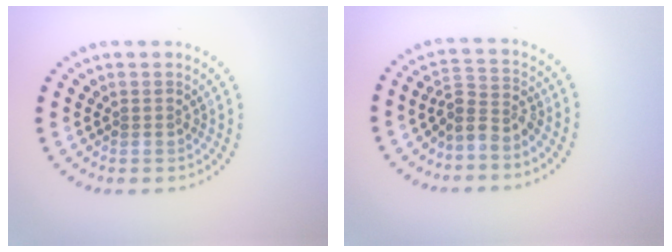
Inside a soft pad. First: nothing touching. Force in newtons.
{"total": 2.7, "press": 2.0, "slide": 1.9}